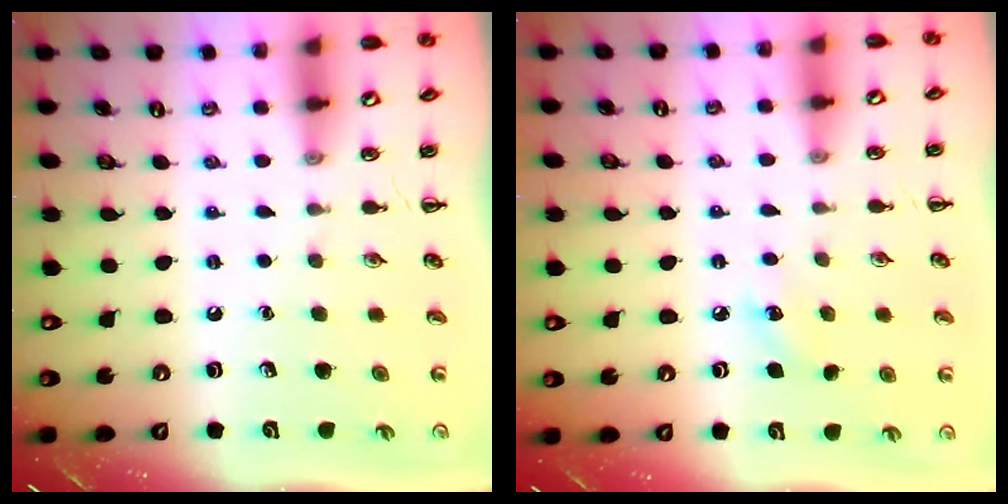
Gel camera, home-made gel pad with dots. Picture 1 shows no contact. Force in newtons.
{"total": 5.2, "press": 5.0, "slide": 1.3}